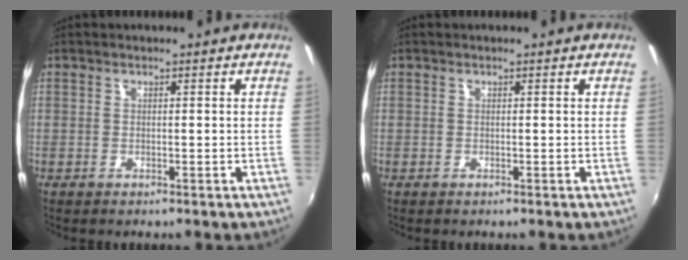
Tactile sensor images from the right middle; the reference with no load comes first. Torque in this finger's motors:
{"motor_torque": [0.00, 0.00, 0.00, 0.01]}